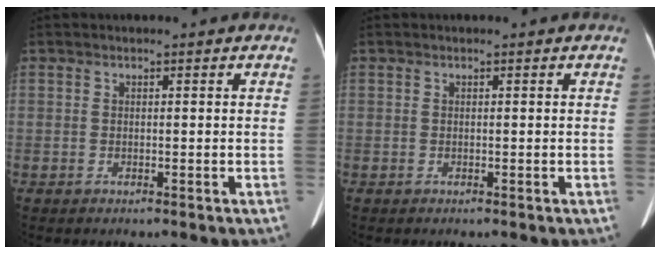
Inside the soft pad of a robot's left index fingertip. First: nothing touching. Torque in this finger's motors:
{"motor_torque": [0.01, 0.01, 0.00, 0.01]}